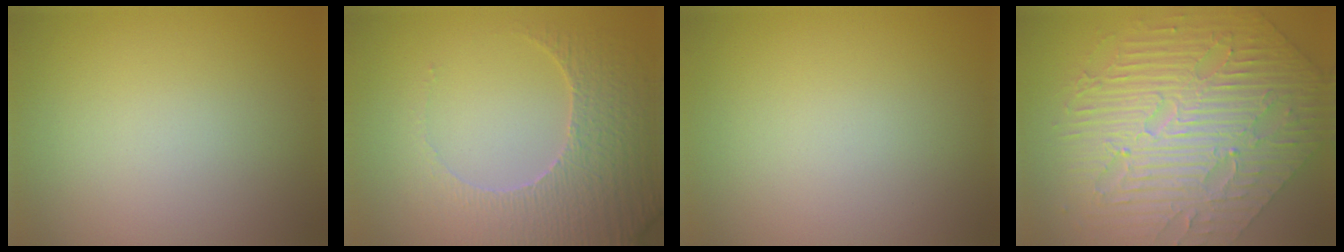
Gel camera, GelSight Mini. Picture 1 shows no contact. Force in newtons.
{"total": 4.5, "press": 4.4, "slide": 0.8}
{"total": 0.0}
{"total": 10.4, "press": 7.1, "slide": 7.6}